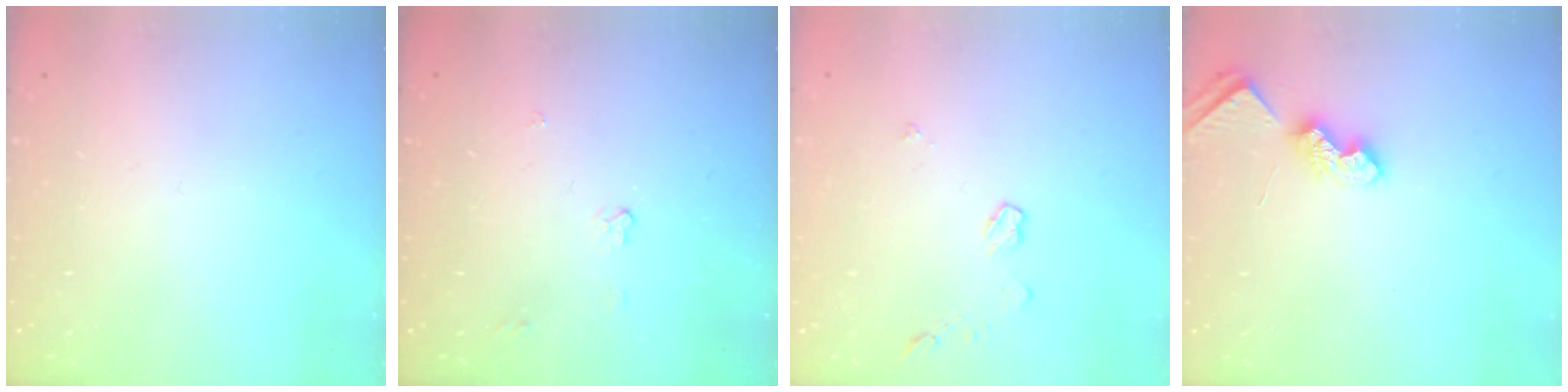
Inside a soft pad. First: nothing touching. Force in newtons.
{"total": 3.7, "press": 3.6, "slide": 0.6}
{"total": 3.8, "press": 3.8, "slide": 0.5}
{"total": 6.1, "press": 6.0, "slide": 0.7}